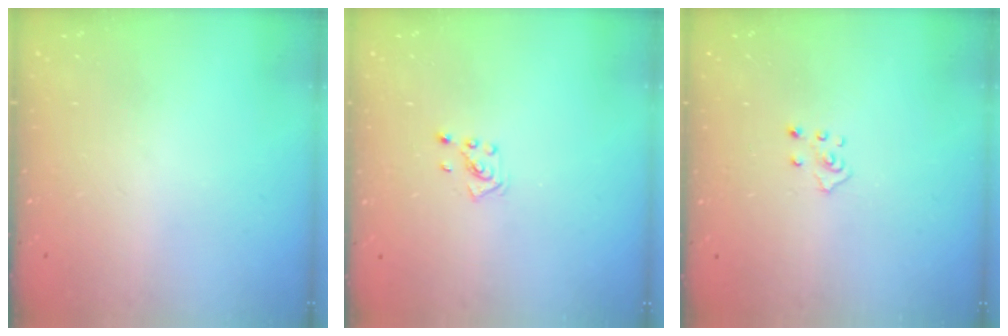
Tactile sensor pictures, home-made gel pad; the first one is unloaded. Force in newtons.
{"total": 2.1, "press": 2.0, "slide": 0.3}
{"total": 2.7, "press": 2.7, "slide": 0.2}